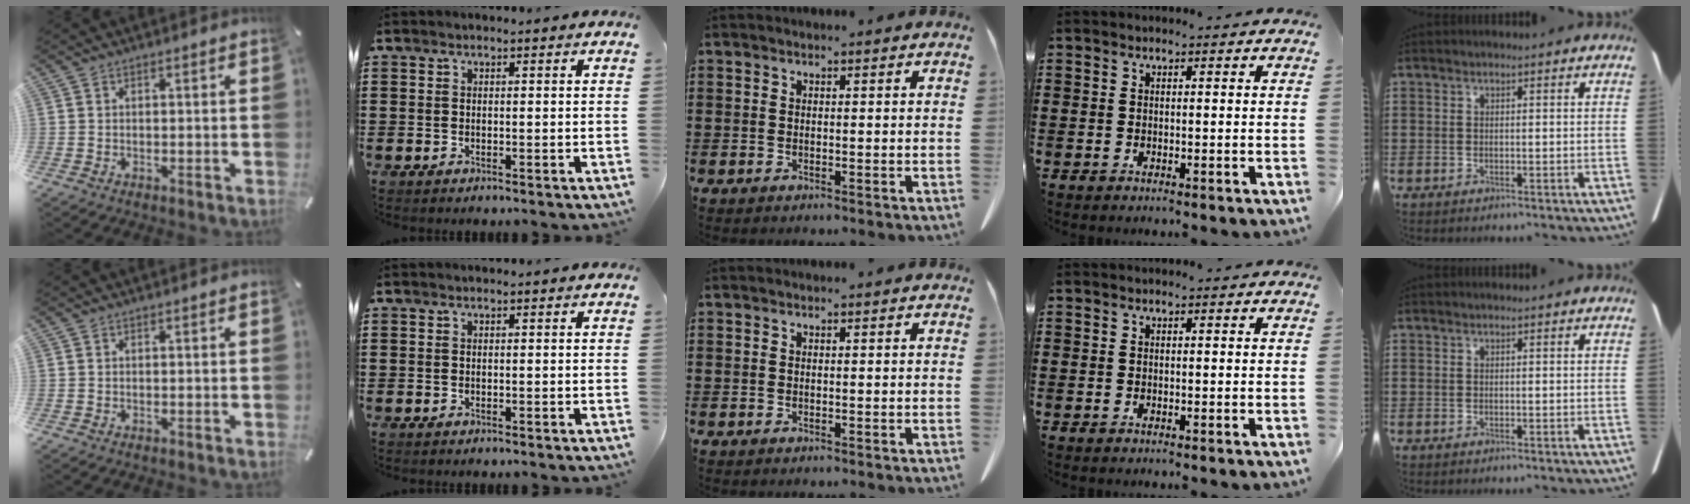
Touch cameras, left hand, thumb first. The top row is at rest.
{}